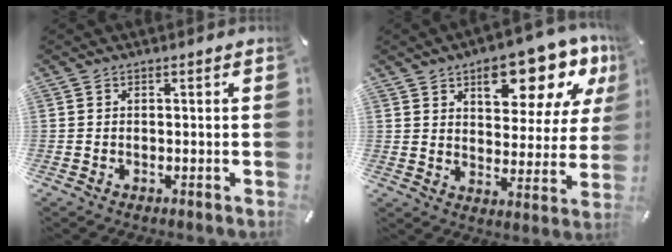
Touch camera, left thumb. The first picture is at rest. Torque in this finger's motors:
{"motor_torque": [2.47, 2.54, 1.42, -1.35, 0.17]}